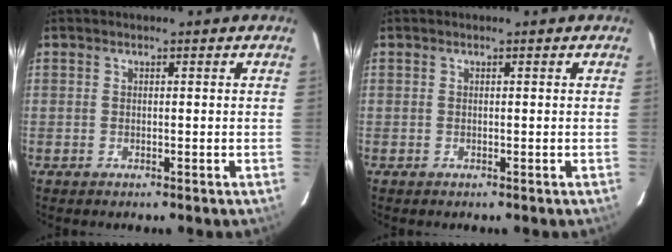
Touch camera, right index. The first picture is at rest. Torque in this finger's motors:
{"motor_torque": [0.00, 0.00, 0.00, 0.01]}